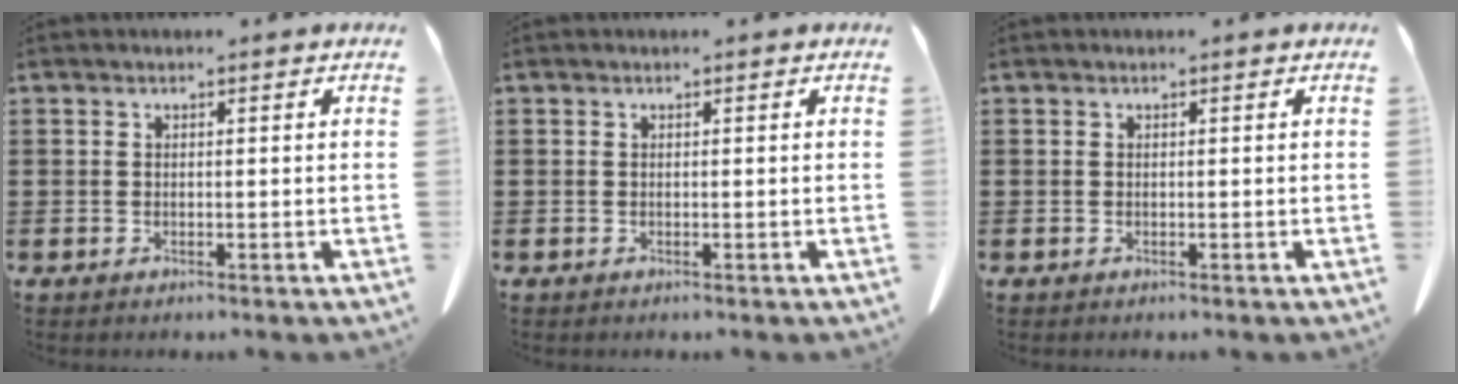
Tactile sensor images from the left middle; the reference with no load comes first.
{"total": 0.0}
{"total": 0.0}